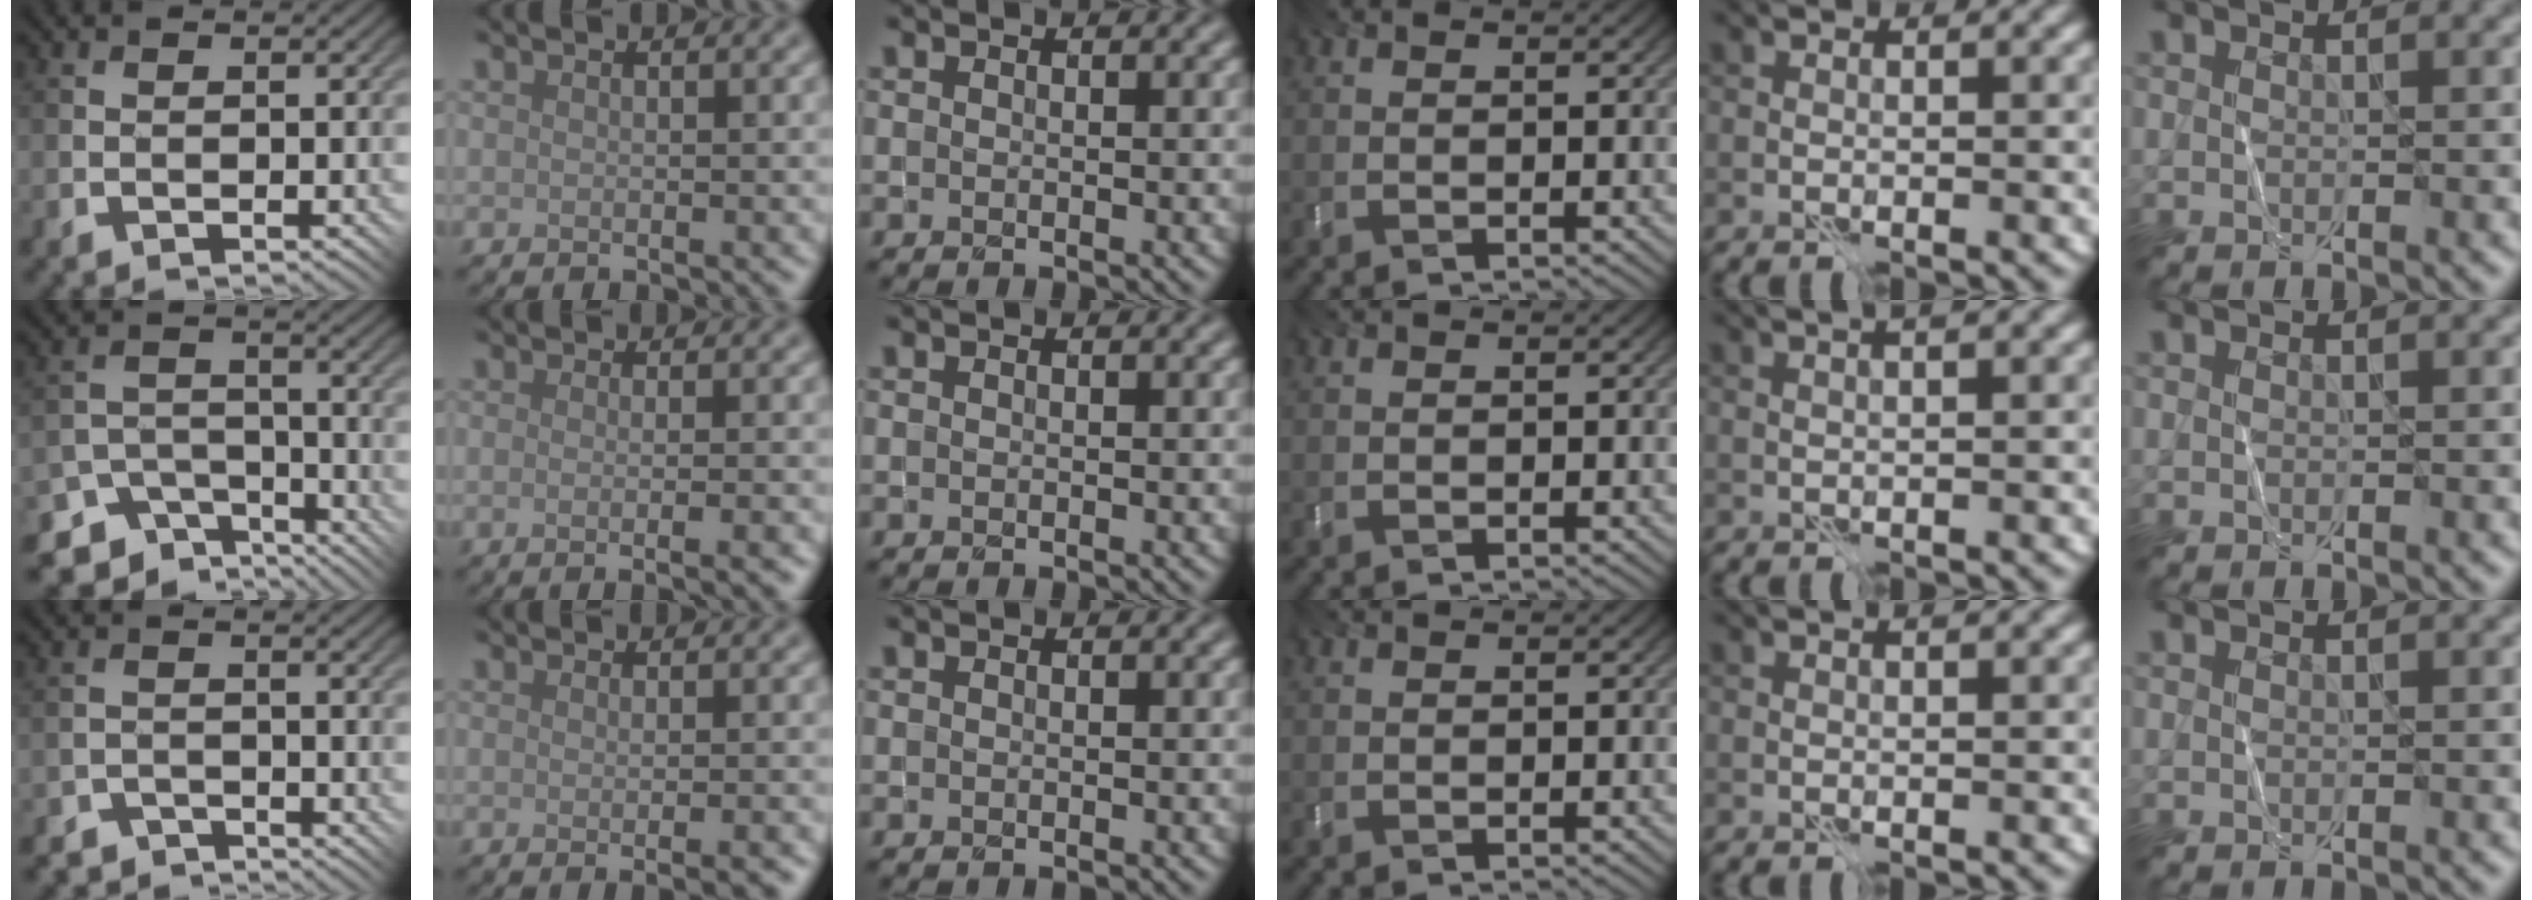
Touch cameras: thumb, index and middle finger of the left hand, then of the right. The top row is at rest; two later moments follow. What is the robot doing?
{"motion": "fold", "object": "shorts"}